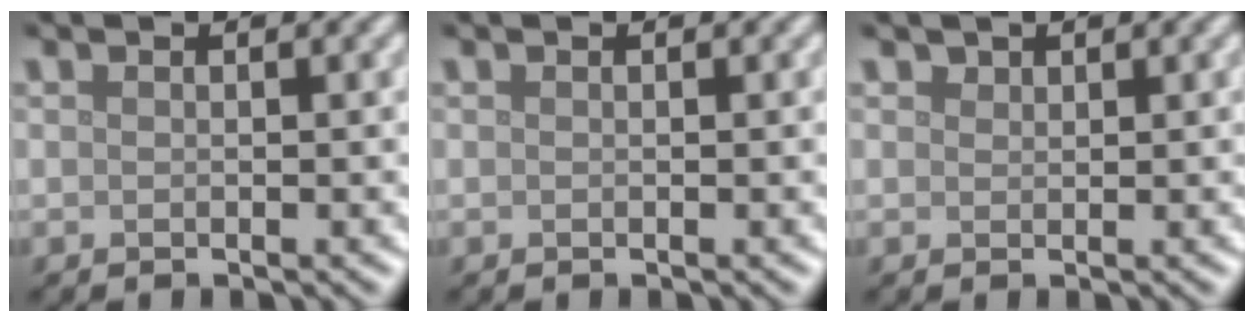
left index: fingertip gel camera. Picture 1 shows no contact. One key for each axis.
{"total": 0.0}
{"total": 0.7, "fx": 0.6, "fy": 0.4, "fz": 0.0, "tx": 0.000, "ty": 0.000, "tz": 0.012}